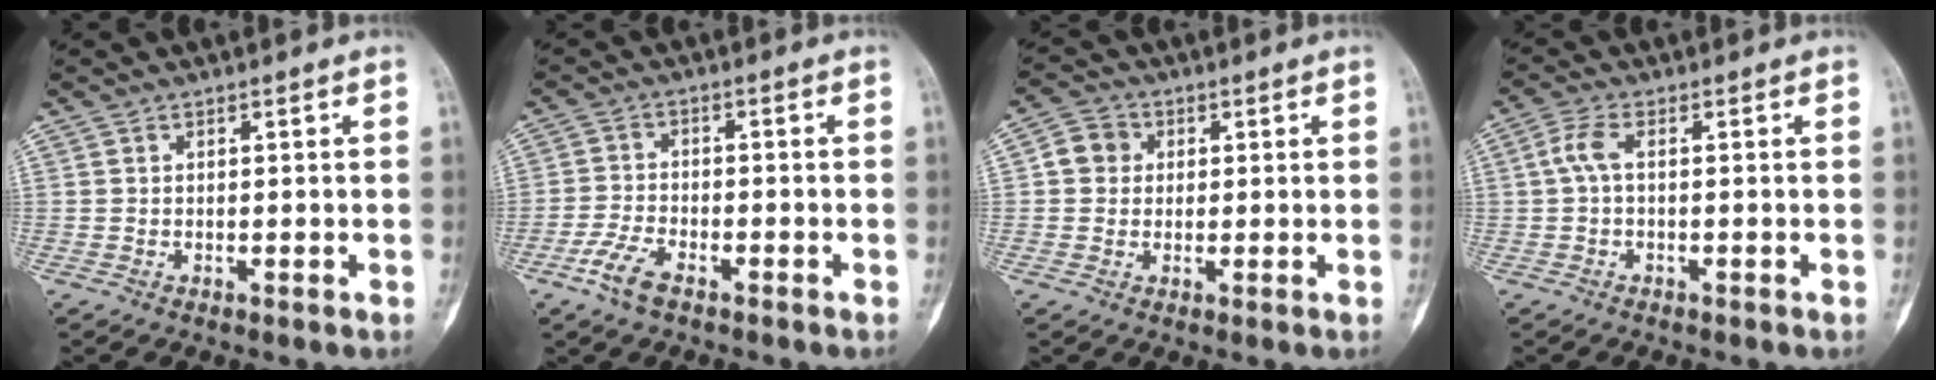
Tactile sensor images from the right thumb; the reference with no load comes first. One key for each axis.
{"total": 5.3, "fx": -3.4, "fy": 2.2, "fz": 3.4, "tx": -0.078, "ty": 0.011, "tz": -0.068}
{"total": 4.8, "fx": 0.7, "fy": 4.4, "fz": 1.8, "tx": -0.013, "ty": 0.007, "tz": 0.004}
{"total": 3.5, "fx": 0.0, "fy": 1.4, "fz": 3.2, "tx": -0.080, "ty": 0.008, "tz": -0.004}